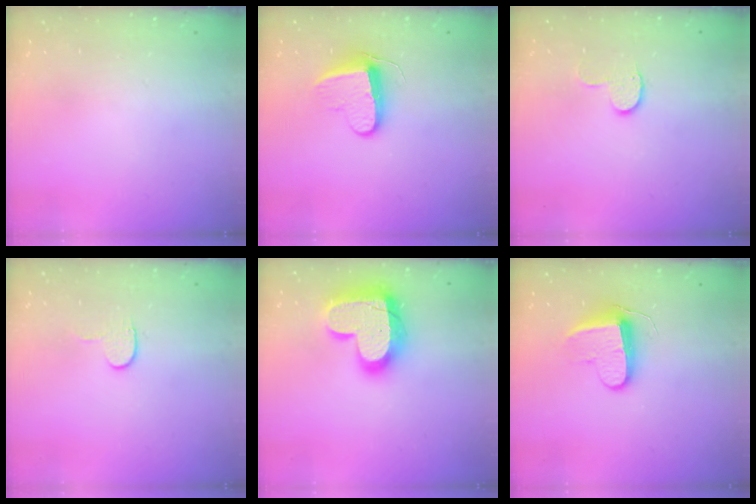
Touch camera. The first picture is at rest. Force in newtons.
{"total": 9.9, "press": 9.9, "slide": 0.2}
{"total": 5.5, "press": 5.5, "slide": 0.6}
{"total": 3.6, "press": 3.6, "slide": 0.4}
{"total": 20.2, "press": 20.1, "slide": 1.3}
{"total": 9.6, "press": 9.6, "slide": 0.3}